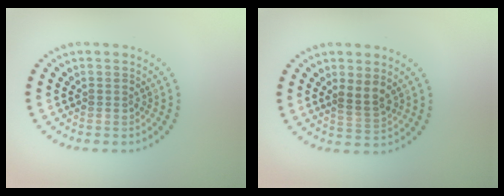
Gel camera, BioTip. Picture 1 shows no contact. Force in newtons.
{"total": 2.0, "press": 1.8, "slide": 0.9}